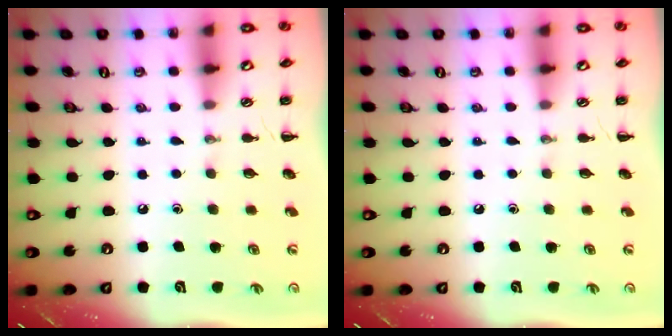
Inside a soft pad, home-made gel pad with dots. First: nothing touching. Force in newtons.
{"total": 0.0}